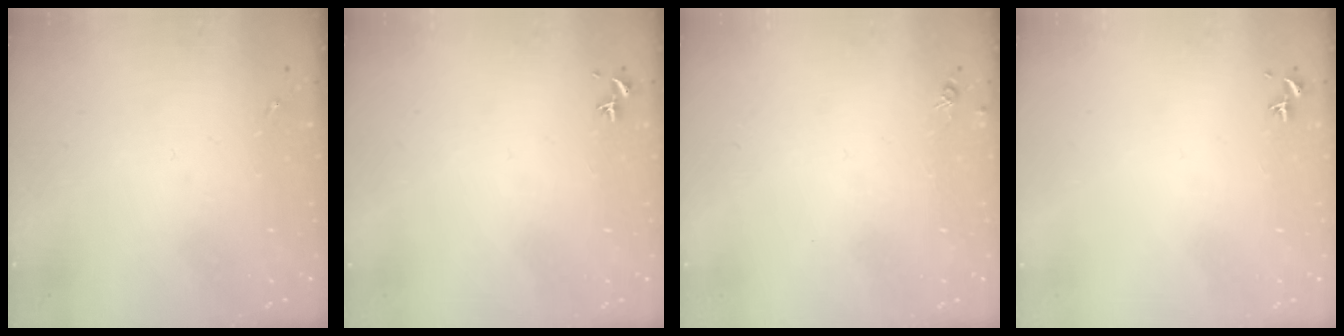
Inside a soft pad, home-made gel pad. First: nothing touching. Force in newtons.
{"total": 0.7, "press": 0.5, "slide": 0.4}
{"total": 4.4, "press": 4.3, "slide": 0.5}
{"total": 0.7, "press": 0.5, "slide": 0.4}